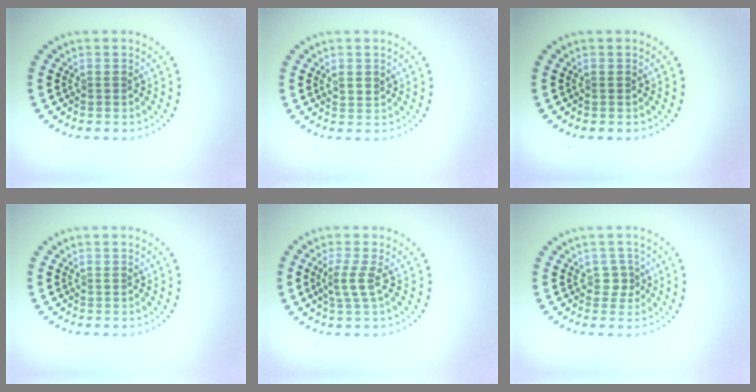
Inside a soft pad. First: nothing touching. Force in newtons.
{"total": 1.1, "press": 1.0, "slide": 0.6}
{"total": 0.0}
{"total": 0.0}
{"total": 2.1, "press": 1.5, "slide": 1.4}
{"total": 1.2, "press": 1.0, "slide": 0.7}